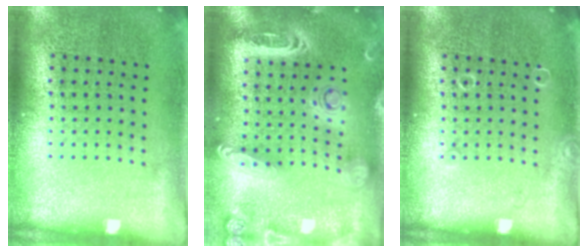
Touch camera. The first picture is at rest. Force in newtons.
{"total": 2.7, "press": 2.3, "slide": 1.4}
{"total": 0.5, "press": 0.5, "slide": 0.1}